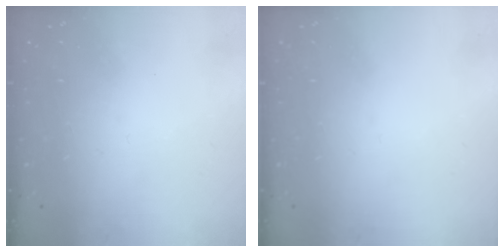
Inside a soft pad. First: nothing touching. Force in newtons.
{"total": 0.0}